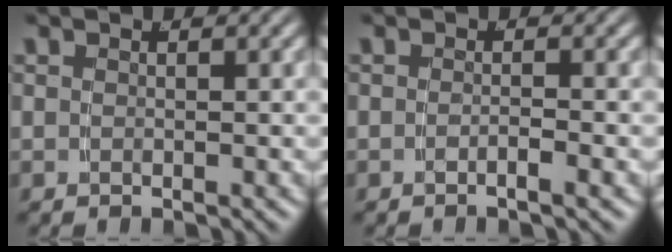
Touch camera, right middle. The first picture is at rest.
{"total": 1.0, "force": [-0.8, -0.5, 0.4], "torque": [-0.006, 0.000, -0.015]}